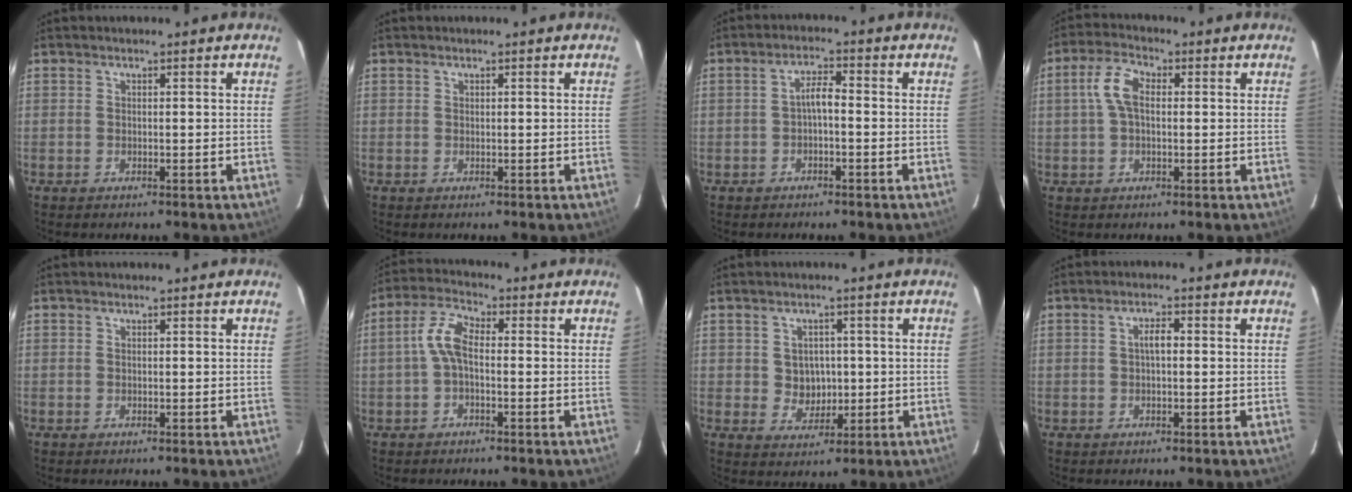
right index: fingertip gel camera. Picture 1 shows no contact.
{"total": 0.0}
{"total": 2.9, "force": [-0.9, 0.9, 2.6], "torque": [-0.050, 0.011, -0.015]}
{"total": 5.8, "force": [0.7, 3.1, 4.9], "torque": [-0.101, 0.017, 0.013]}
{"total": 0.0}
{"total": 5.4, "force": [-0.7, 2.5, 4.8], "torque": [-0.106, 0.020, -0.017]}
{"total": 4.8, "force": [0.2, 4.4, 2.0], "torque": [-0.036, 0.008, 0.013]}
{"total": 2.3, "force": [0.1, 0.9, 2.2], "torque": [-0.041, 0.009, 0.002]}